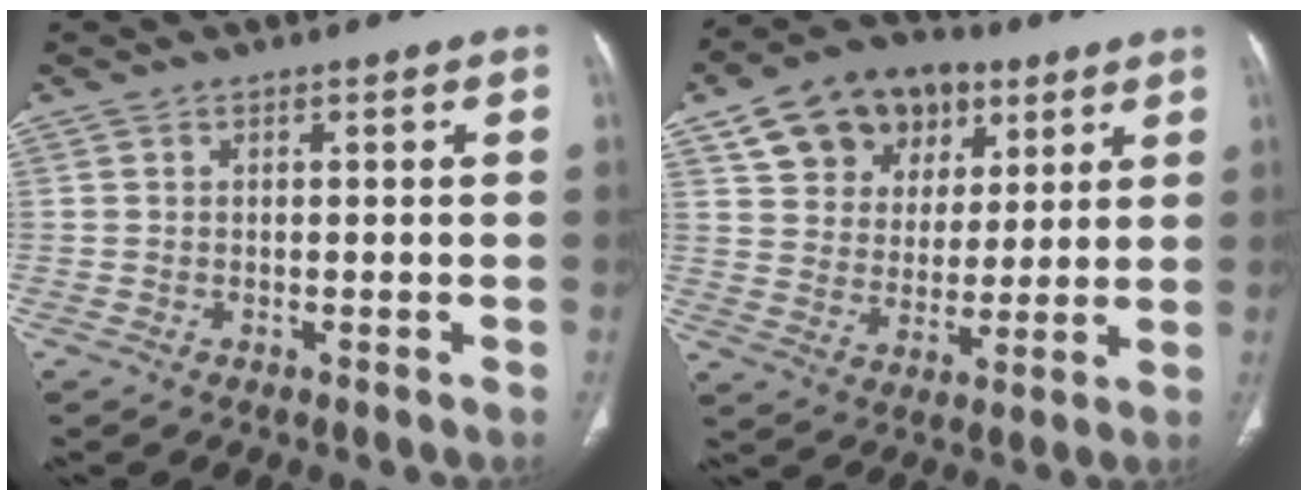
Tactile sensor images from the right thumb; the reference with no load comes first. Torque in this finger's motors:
{"motor_torque": [-0.36, 3.02, 1.31, 0.78, 0.08]}